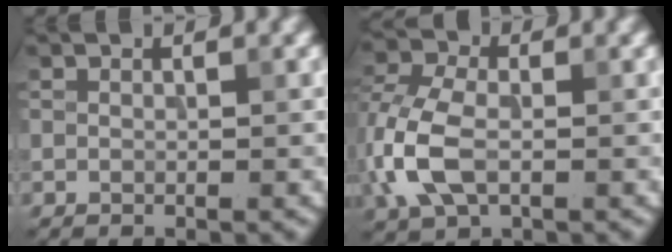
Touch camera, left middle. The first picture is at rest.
{"total": 6.4, "force": [-1.1, 4.1, 4.7], "torque": [-0.124, 0.002, -0.031]}